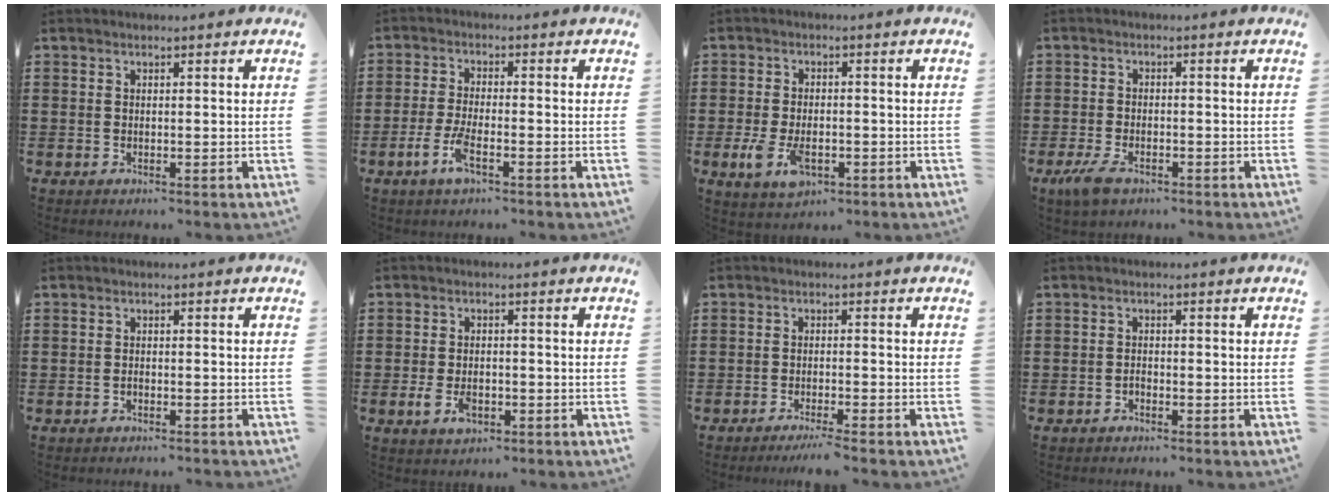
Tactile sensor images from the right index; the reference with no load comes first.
{"total": 4.5, "force": [-2.4, 0.9, 3.7], "torque": [-0.090, -0.010, -0.050]}
{"total": 5.4, "force": [-1.7, 2.9, 4.2], "torque": [-0.107, -0.007, -0.038]}
{"total": 3.2, "force": [-2.1, 1.5, 1.9], "torque": [-0.053, 0.000, -0.045]}
{"total": 0.8, "force": [-0.7, 0.1, 0.3], "torque": [-0.008, -0.003, -0.014]}
{"total": 3.7, "force": [-1.3, 2.1, 2.7], "torque": [-0.062, -0.004, -0.026]}
{"total": 2.2, "force": [-1.9, -0.5, 1.0], "torque": [-0.016, -0.003, -0.036]}
{"total": 0.9, "force": [-0.8, 0.3, 0.4], "torque": [-0.010, -0.002, -0.015]}